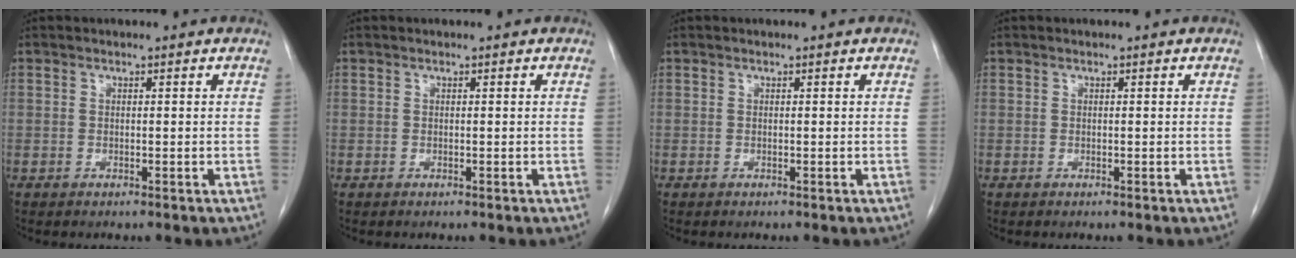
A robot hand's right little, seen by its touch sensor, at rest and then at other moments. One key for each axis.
{"total": 0.0}
{"total": 0.0}
{"total": 0.0}